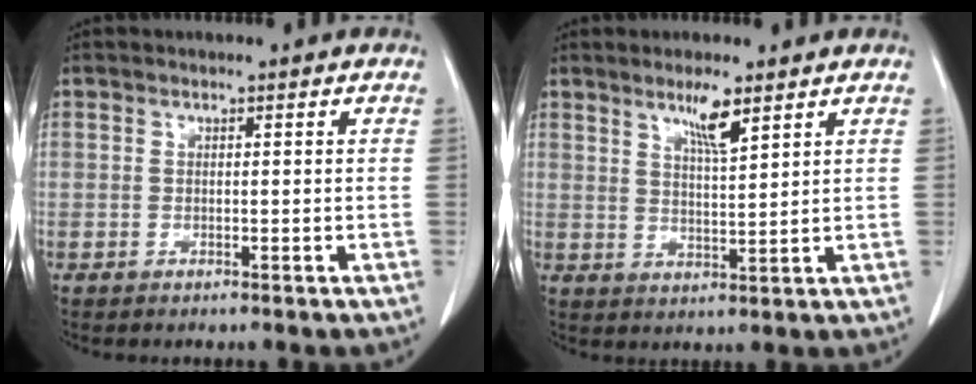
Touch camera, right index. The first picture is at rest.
{"total": 4.7, "force": [3.2, 0.2, 3.5], "torque": [-0.064, -0.006, 0.058]}